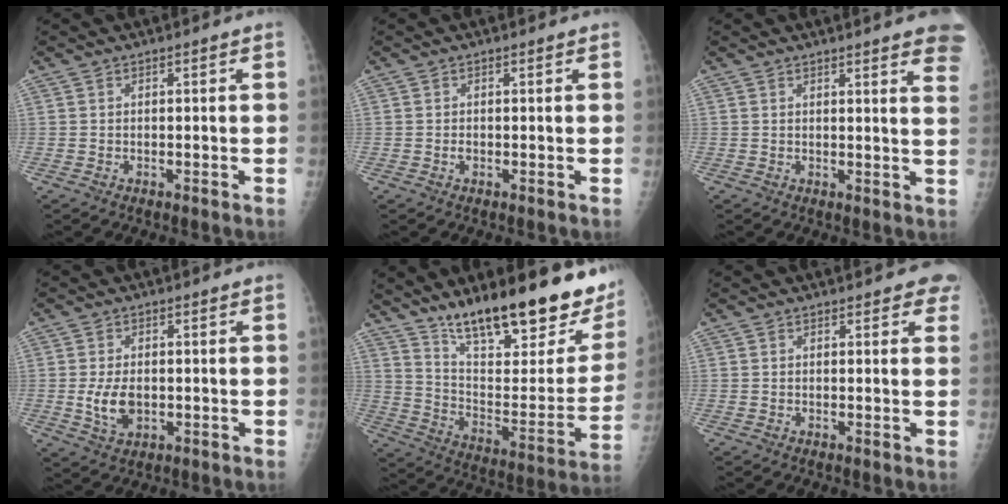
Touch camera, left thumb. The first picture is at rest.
{"total": 0.6, "force": [0.0, 0.4, 0.4], "torque": [-0.007, 0.000, -0.002]}
{"total": 11.6, "force": [8.9, 1.7, 7.3], "torque": [-0.064, -0.031, 0.083]}
{"total": 5.5, "force": [-0.4, 3.4, 4.3], "torque": [-0.077, -0.008, 0.000]}
{"total": 28.2, "force": [20.8, 7.9, 17.4], "torque": [-0.228, -0.097, 0.314]}
{"total": 3.9, "force": [3.1, 1.6, 1.6], "torque": [0.012, -0.006, 0.023]}